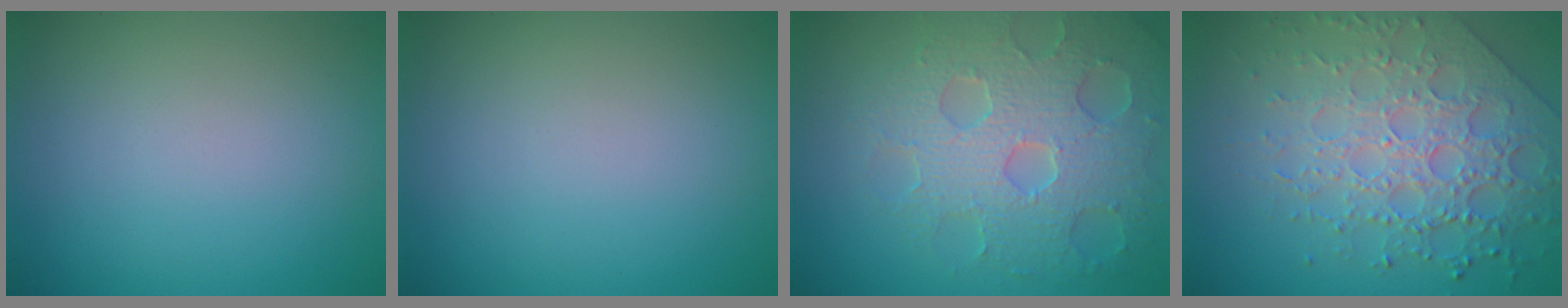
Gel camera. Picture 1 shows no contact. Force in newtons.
{"total": 0.0}
{"total": 7.0, "press": 5.5, "slide": 4.3}
{"total": 7.1, "press": 5.4, "slide": 4.5}